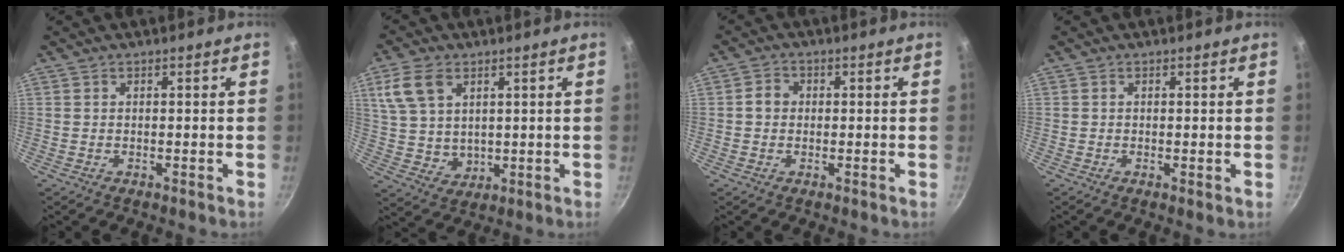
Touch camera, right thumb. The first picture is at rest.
{"total": 10.1, "force": [4.1, 7.0, 6.0], "torque": [-0.100, -0.014, 0.089]}
{"total": 2.9, "force": [0.0, 2.5, 1.4], "torque": [-0.012, 0.010, -0.004]}
{"total": 0.5, "force": [0.0, 0.2, 0.5], "torque": [-0.008, -0.002, -0.002]}